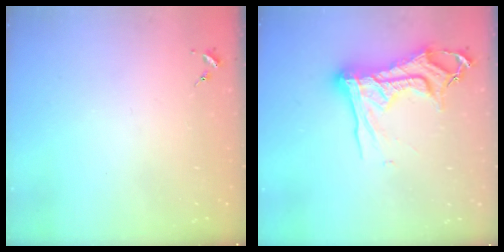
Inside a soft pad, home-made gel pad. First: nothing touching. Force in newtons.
{"total": 18.8, "press": 18.7, "slide": 2.1}